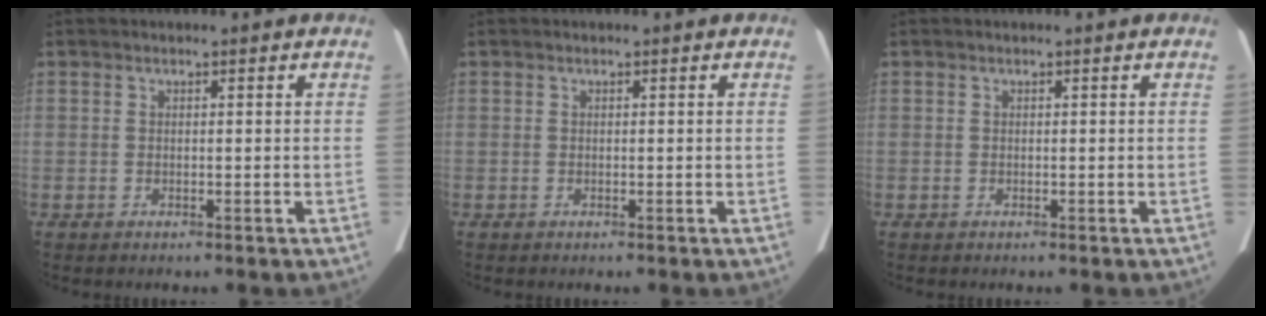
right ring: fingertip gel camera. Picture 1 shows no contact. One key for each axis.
{"total": 0.0}
{"total": 0.0}